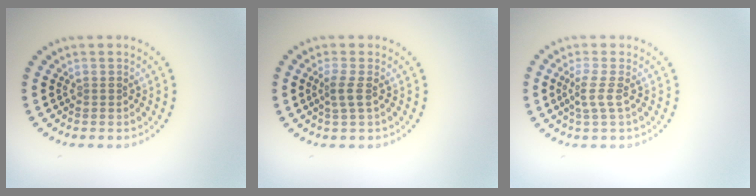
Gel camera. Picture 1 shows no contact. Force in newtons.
{"total": 1.7, "press": 1.3, "slide": 1.0}
{"total": 1.8, "press": 1.4, "slide": 1.1}